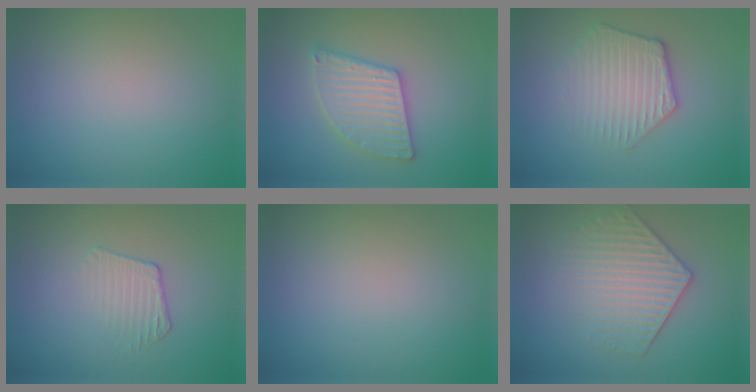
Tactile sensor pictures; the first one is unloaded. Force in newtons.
{"total": 4.9, "press": 4.9, "slide": 0.5}
{"total": 3.3, "press": 3.2, "slide": 1.0}
{"total": 1.8, "press": 0.9, "slide": 1.5}
{"total": 0.0}
{"total": 4.3, "press": 3.7, "slide": 2.2}